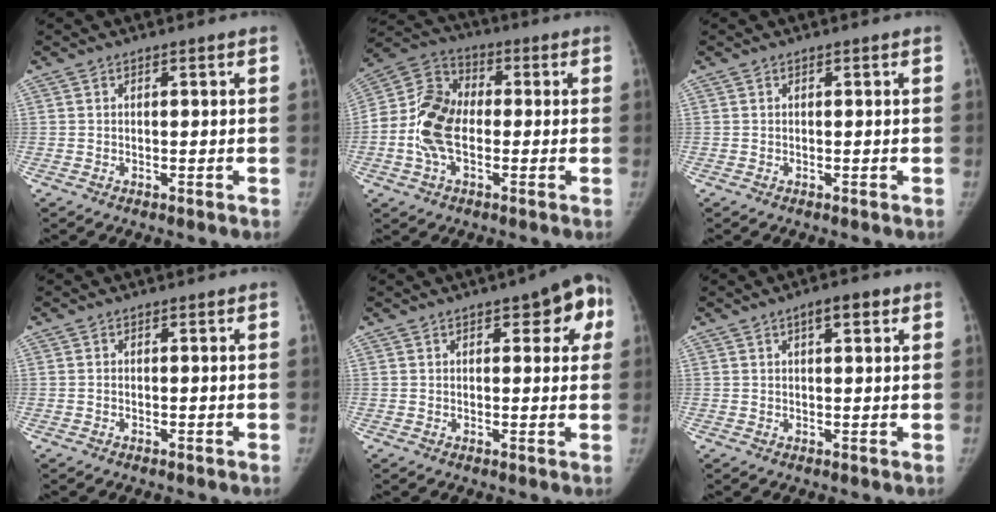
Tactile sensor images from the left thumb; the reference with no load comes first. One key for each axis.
{"total": 12.9, "fx": -1.5, "fy": 8.4, "fz": 9.8, "tx": -0.187, "ty": 0.031, "tz": -0.037}
{"total": 0.0}
{"total": 0.0}
{"total": 8.8, "fx": 3.5, "fy": 3.7, "fz": 7.2, "tx": -0.050, "ty": 0.001, "tz": 0.033}
{"total": 3.9, "fx": 2.0, "fy": 1.5, "fz": 3.0, "tx": -0.037, "ty": -0.003, "tz": 0.027}